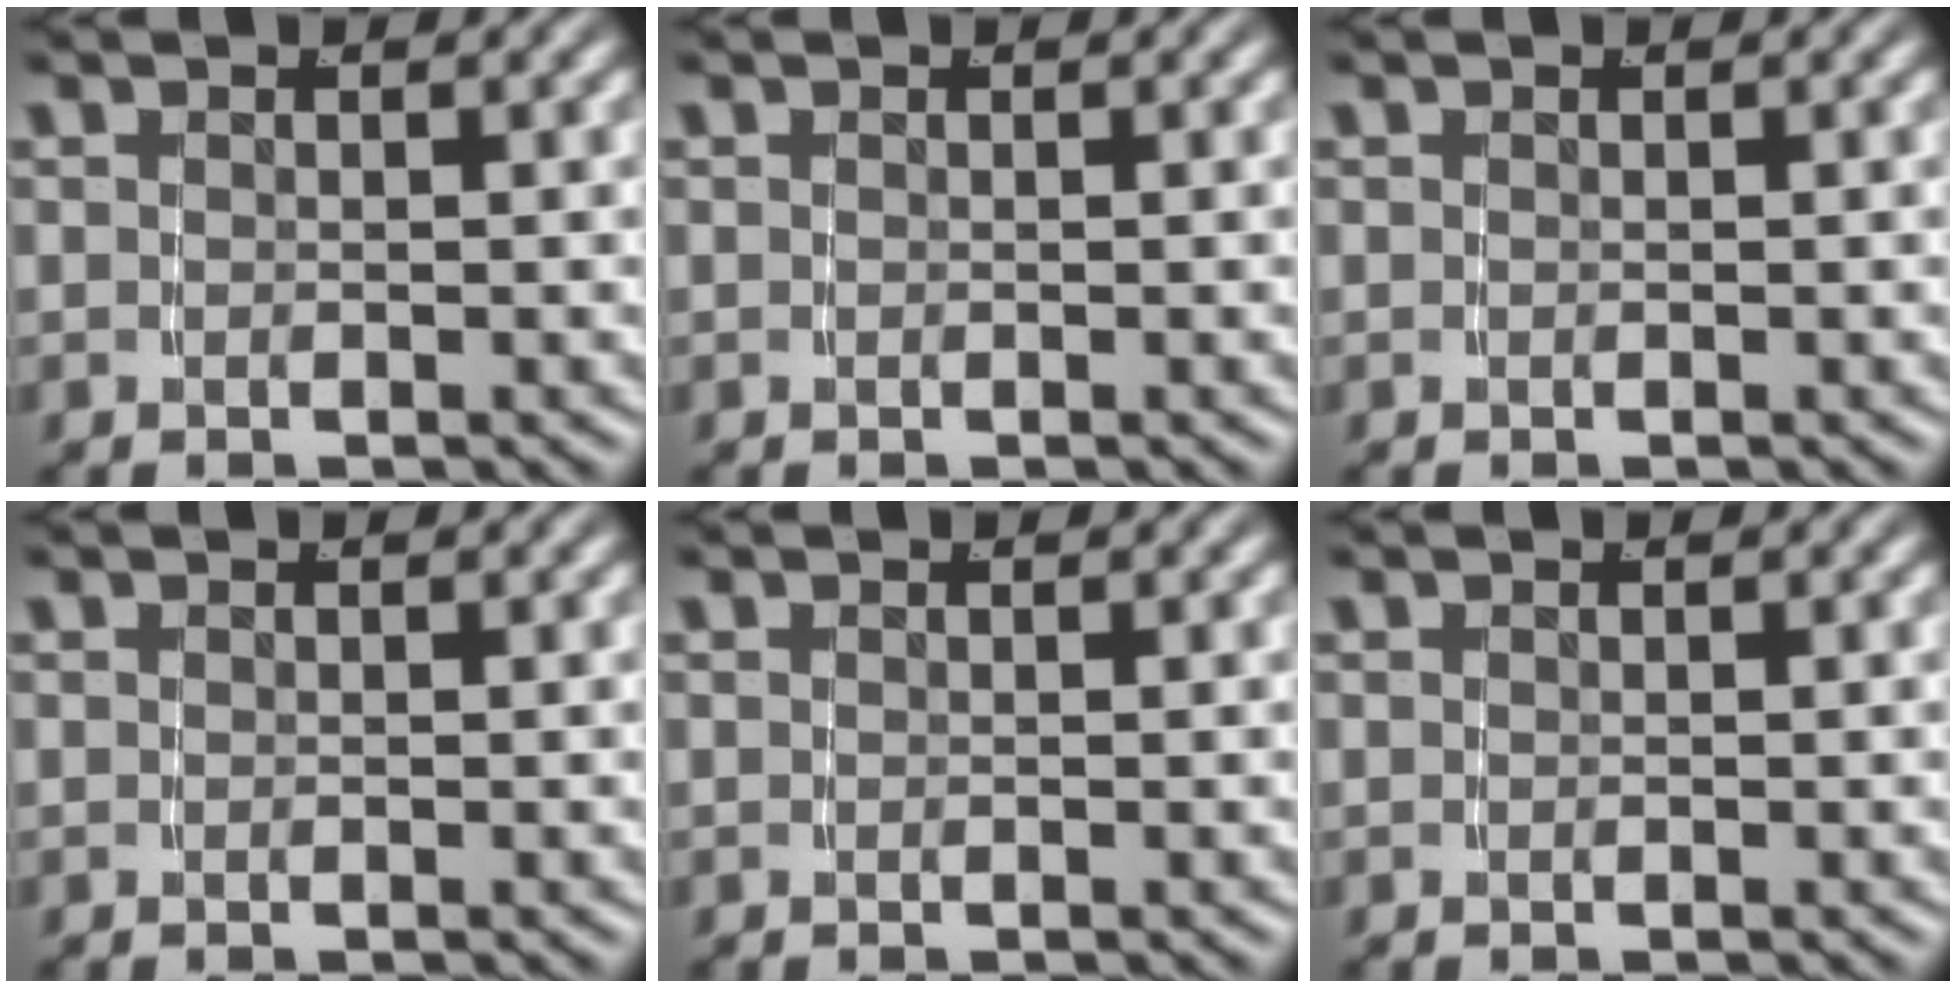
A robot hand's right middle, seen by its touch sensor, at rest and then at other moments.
{"total": 0.0}
{"total": 0.0}
{"total": 0.0}
{"total": 0.0}
{"total": 0.0}